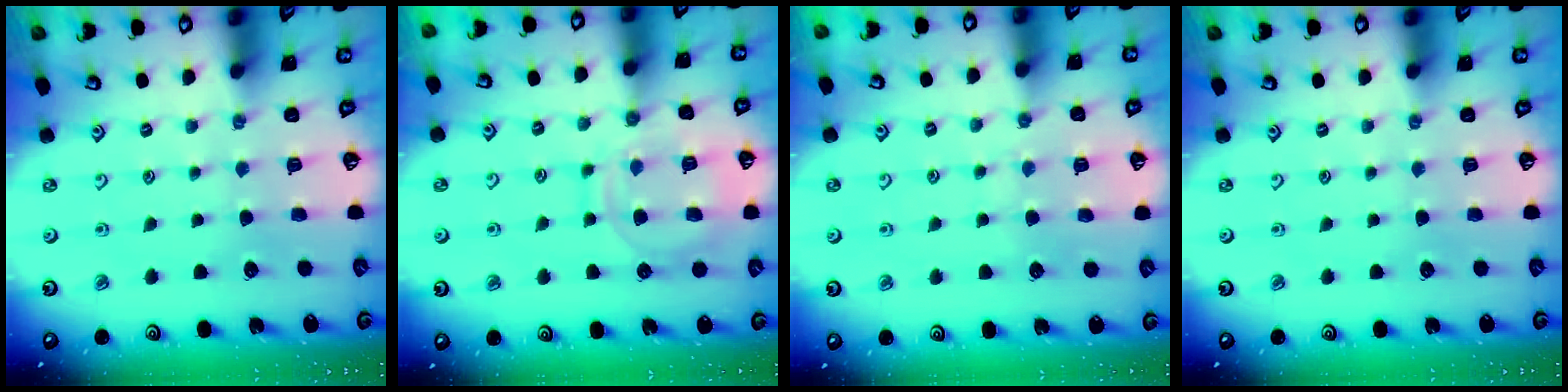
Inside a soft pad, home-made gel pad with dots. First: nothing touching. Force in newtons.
{"total": 12.8, "press": 12.7, "slide": 1.3}
{"total": 5.9, "press": 5.9, "slide": 0.5}
{"total": 0.0}